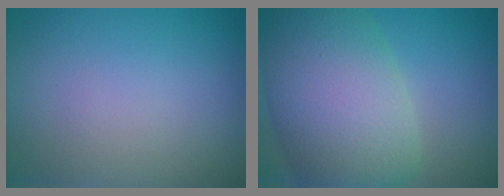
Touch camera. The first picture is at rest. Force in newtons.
{"total": 10.8, "press": 10.8, "slide": 0.4}